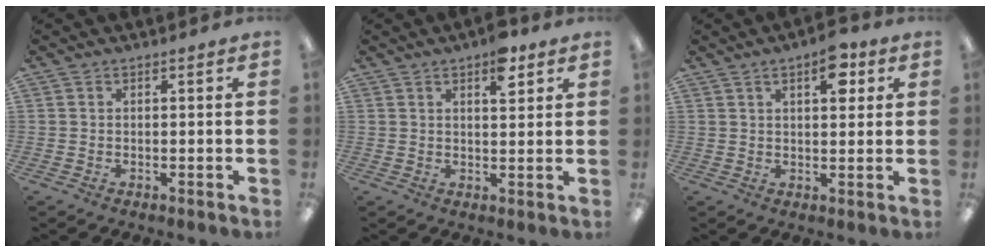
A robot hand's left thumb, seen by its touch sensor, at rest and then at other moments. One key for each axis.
{"total": 6.3, "fx": 3.8, "fy": 2.6, "fz": 4.4, "tx": -0.047, "ty": -0.019, "tz": 0.058}
{"total": 7.9, "fx": 3.9, "fy": 3.7, "fz": 5.7, "tx": -0.069, "ty": -0.012, "tz": 0.061}